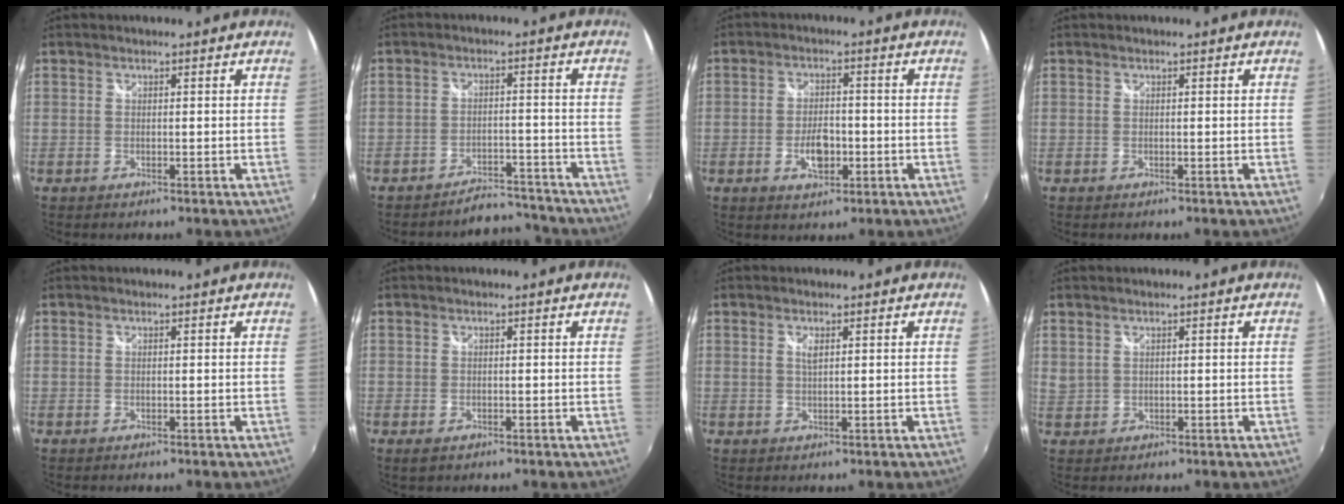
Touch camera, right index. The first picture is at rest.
{"total": 7.6, "force": [-7.3, 1.9, 0.4], "torque": [-0.020, 0.016, -0.098]}
{"total": 5.6, "force": [-1.8, 3.0, 4.3], "torque": [-0.088, -0.002, -0.029]}
{"total": 0.0}
{"total": 0.0}
{"total": 1.6, "force": [-0.9, 1.0, 0.8], "torque": [-0.015, -0.007, -0.017]}
{"total": 1.4, "force": [0.6, 0.4, 1.2], "torque": [-0.022, 0.000, 0.009]}
{"total": 1.5, "force": [1.1, 0.9, 0.6], "torque": [-0.011, 0.000, 0.023]}